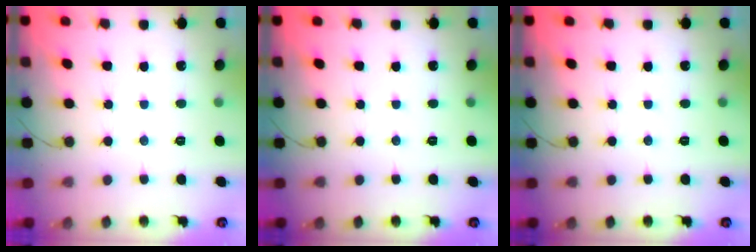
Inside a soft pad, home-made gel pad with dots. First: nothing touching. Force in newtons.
{"total": 0.0}
{"total": 0.0}